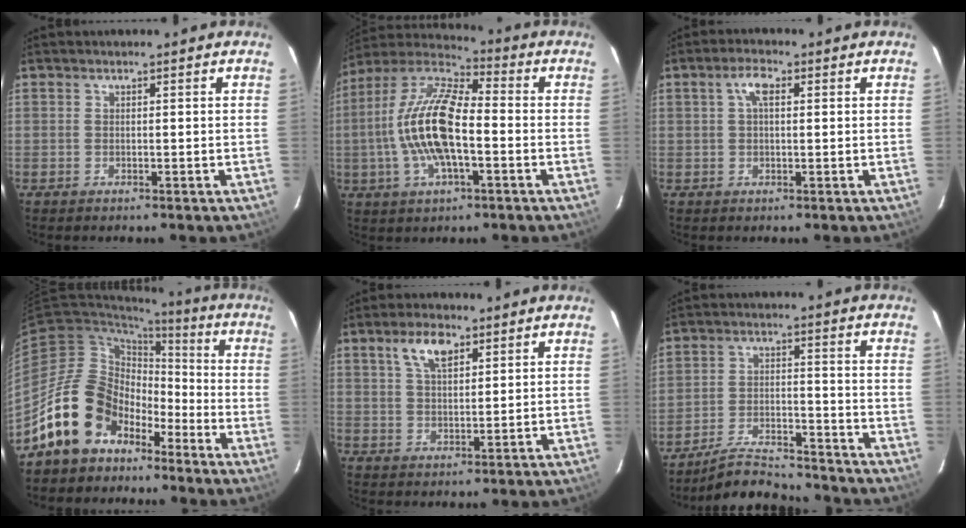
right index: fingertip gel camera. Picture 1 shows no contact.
{"total": 16.9, "force": [-2.5, 6.4, 15.4], "torque": [-0.302, 0.005, -0.055]}
{"total": 3.3, "force": [1.0, 1.4, 2.9], "torque": [-0.056, 0.011, 0.018]}
{"total": 15.1, "force": [-9.6, 9.9, 6.2], "torque": [-0.127, 0.027, -0.157]}
{"total": 6.0, "force": [3.3, 2.7, 4.3], "torque": [-0.077, 0.011, 0.062]}
{"total": 12.4, "force": [-11.8, 2.1, 3.4], "torque": [-0.090, 0.005, -0.184]}